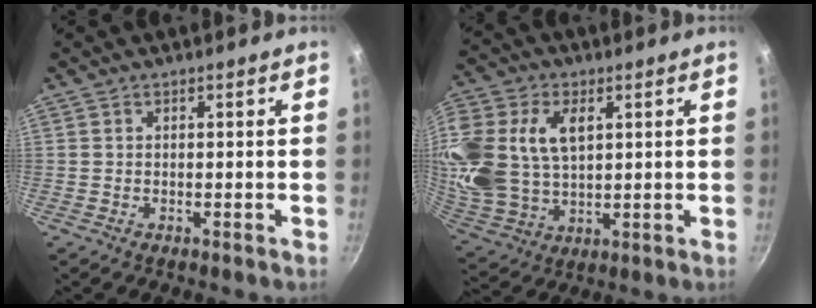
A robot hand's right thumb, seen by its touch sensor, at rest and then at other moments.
{"total": 21.5, "force": [5.9, 14.5, 14.7], "torque": [-0.336, 0.000, 0.119]}